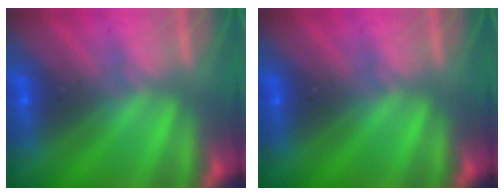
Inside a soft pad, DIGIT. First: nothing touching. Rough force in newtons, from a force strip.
{"total": 0.0}